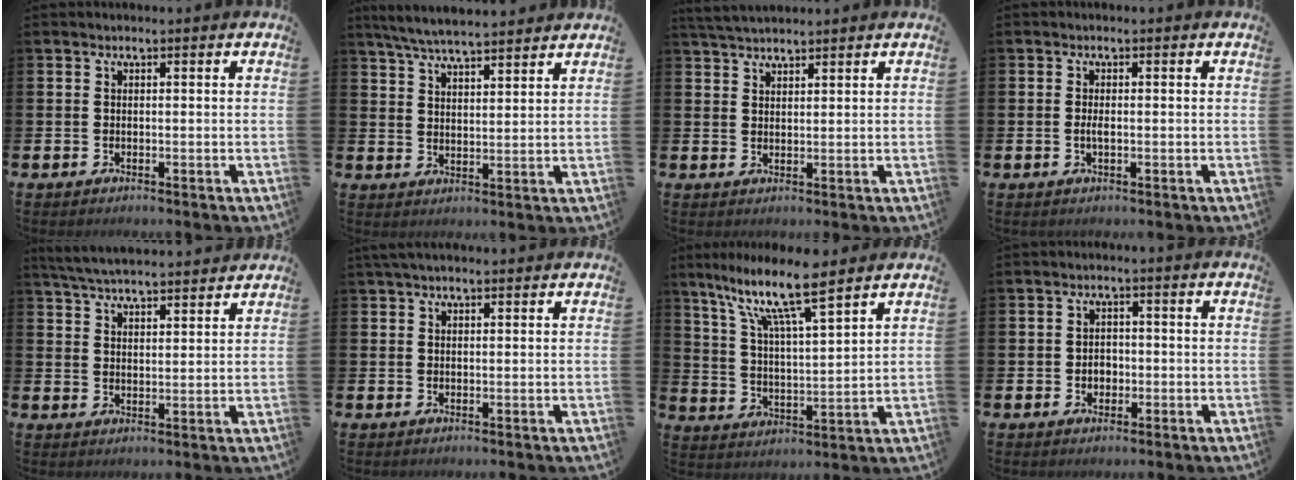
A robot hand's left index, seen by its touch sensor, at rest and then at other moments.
{"total": 6.1, "force": [5.9, 0.5, 1.6], "torque": [-0.051, -0.022, 0.107]}
{"total": 3.3, "force": [3.2, 0.5, 0.7], "torque": [-0.017, -0.011, 0.059]}
{"total": 1.3, "force": [-0.2, 0.5, 1.2], "torque": [-0.016, -0.001, -0.006]}
{"total": 5.3, "force": [5.2, 0.2, 0.8], "torque": [-0.035, -0.028, 0.093]}
{"total": 2.0, "force": [1.7, 0.5, 0.9], "torque": [-0.014, 0.002, 0.028]}
{"total": 10.5, "force": [8.4, 1.7, 6.0], "torque": [-0.130, -0.047, 0.140]}
{"total": 2.2, "force": [-0.4, 1.9, 1.1], "torque": [0.000, -0.003, -0.016]}